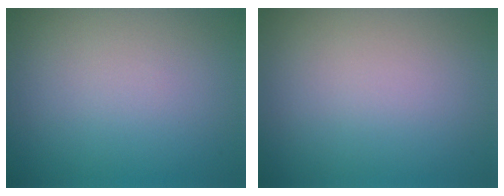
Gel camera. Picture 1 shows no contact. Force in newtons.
{"total": 0.0}